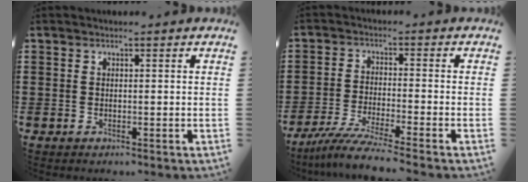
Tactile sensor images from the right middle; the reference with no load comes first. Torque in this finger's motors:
{"motor_torque": [1.30, -0.83, 0.14, 0.12]}